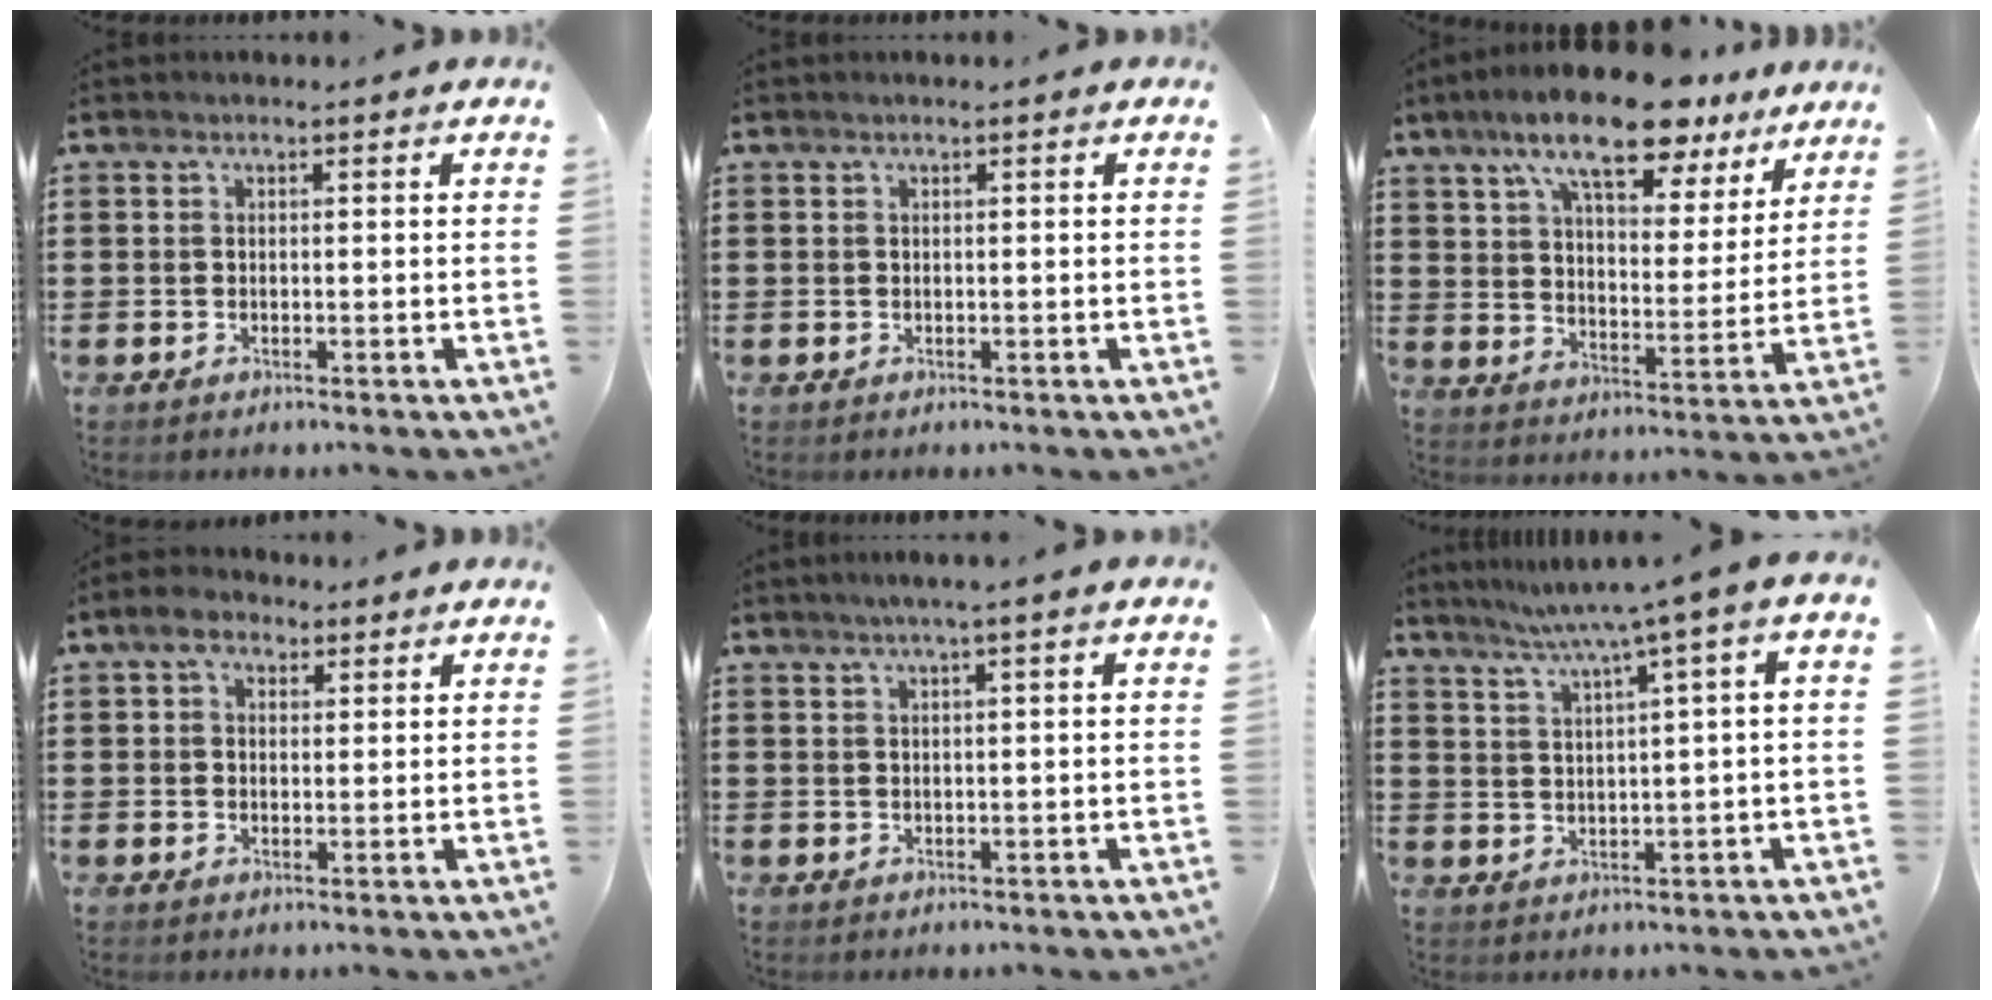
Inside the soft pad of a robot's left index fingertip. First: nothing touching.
{"total": 0.0}
{"total": 13.8, "force": [10.4, 3.4, 8.5], "torque": [-0.164, -0.034, 0.179]}
{"total": 3.8, "force": [2.3, 2.3, 2.0], "torque": [-0.040, 0.009, 0.040]}
{"total": 1.5, "force": [0.7, -0.4, 1.3], "torque": [-0.023, -0.003, 0.012]}
{"total": 5.3, "force": [2.5, -0.5, 4.7], "torque": [-0.097, -0.016, 0.035]}